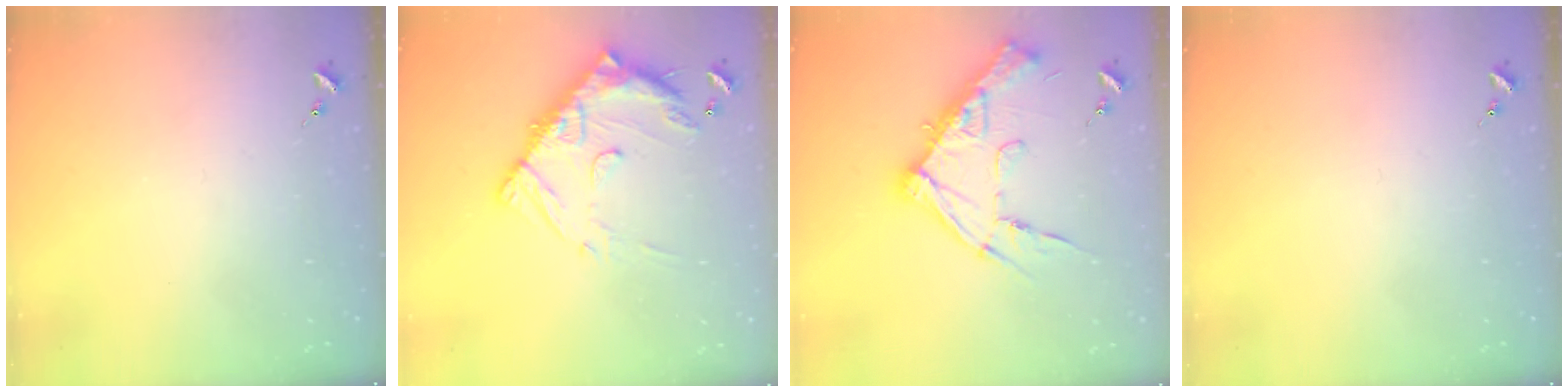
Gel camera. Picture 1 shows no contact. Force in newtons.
{"total": 16.1, "press": 16.0, "slide": 1.3}
{"total": 15.4, "press": 15.4, "slide": 0.4}
{"total": 0.0}